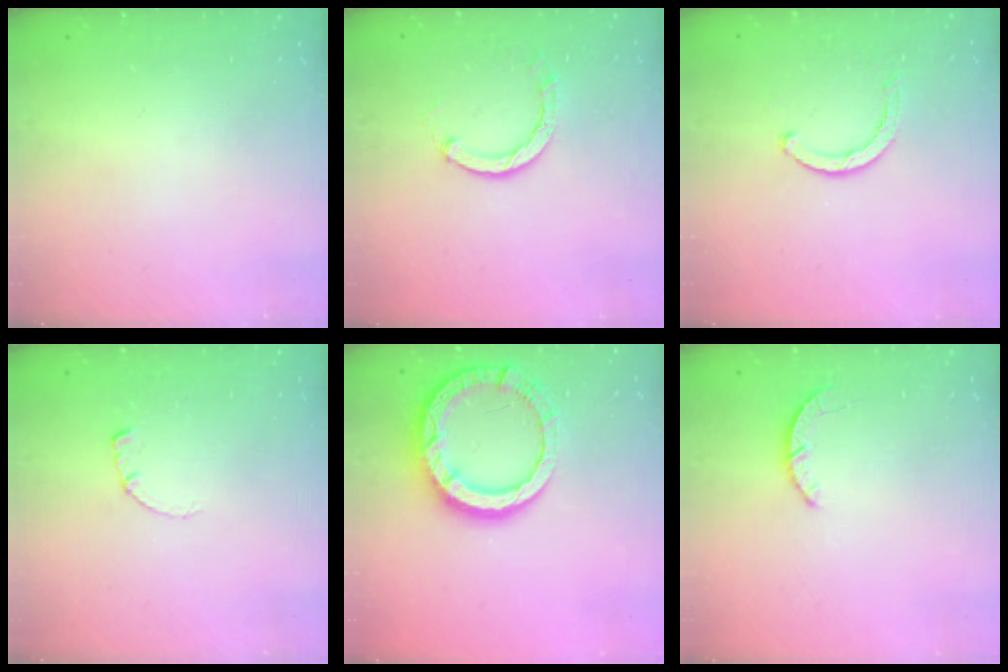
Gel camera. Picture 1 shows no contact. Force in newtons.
{"total": 3.0, "press": 3.0, "slide": 0.4}
{"total": 3.5, "press": 3.4, "slide": 0.6}
{"total": 0.6, "press": 0.5, "slide": 0.2}
{"total": 13.3, "press": 13.2, "slide": 1.6}
{"total": 2.2, "press": 2.2, "slide": 0.3}